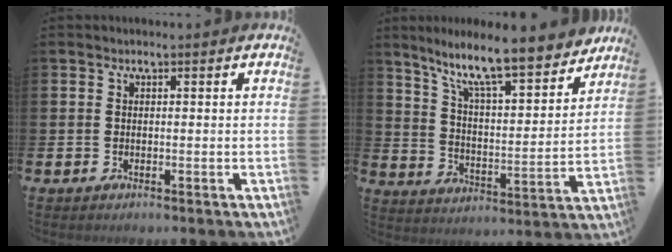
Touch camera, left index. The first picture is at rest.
{"total": 10.9, "force": [9.4, 1.4, 5.3], "torque": [-0.114, -0.069, 0.153]}